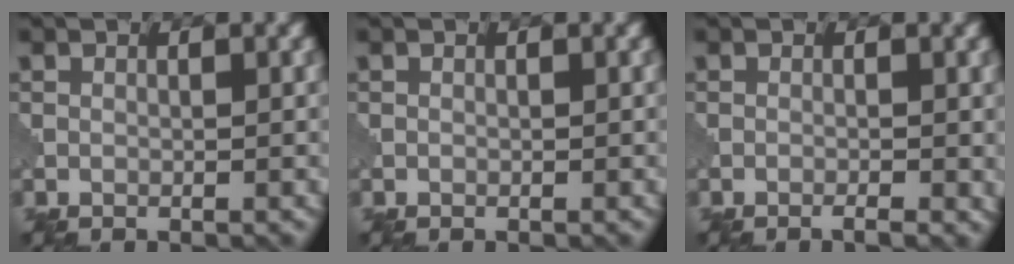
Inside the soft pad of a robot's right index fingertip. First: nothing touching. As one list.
[{"total": 0.0}, {"total": 1.3, "force": [-0.6, 0.2, 1.1], "torque": [-0.017, 0.000, -0.013]}]